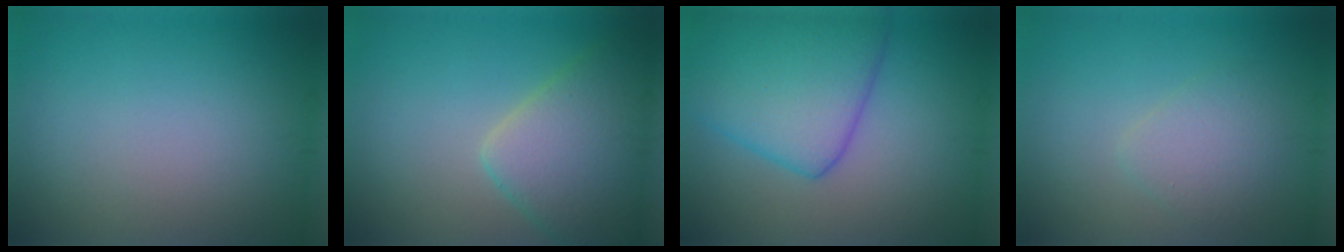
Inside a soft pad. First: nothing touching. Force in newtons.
{"total": 6.9, "press": 6.8, "slide": 0.5}
{"total": 8.1, "press": 8.0, "slide": 0.5}
{"total": 2.4, "press": 2.4, "slide": 0.2}